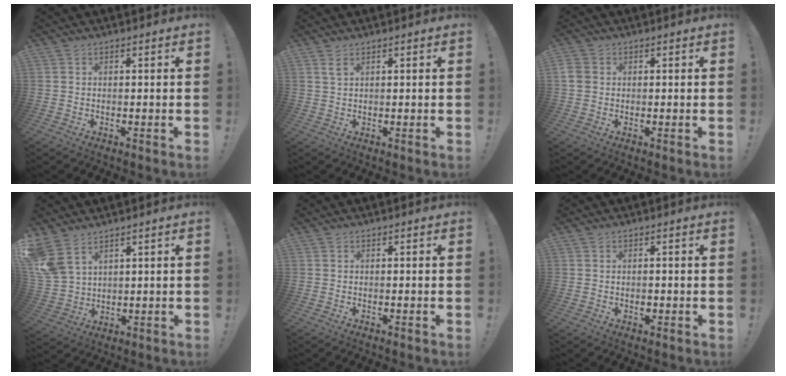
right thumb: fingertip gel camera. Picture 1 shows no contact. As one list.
[{"total": 2.0, "force": [1.1, 0.4, 1.6], "torque": [-0.019, -0.006, 0.017]}, {"total": 3.1, "force": [0.4, 2.7, 1.4], "torque": [-0.028, 0.003, 0.007]}, {"total": 9.2, "force": [6.1, 4.9, 4.9], "torque": [-0.118, -0.024, 0.125]}, {"total": 0.0}, {"total": 1.4, "force": [-0.2, 1.4, 0.0], "torque": [0.010, -0.004, -0.006]}]